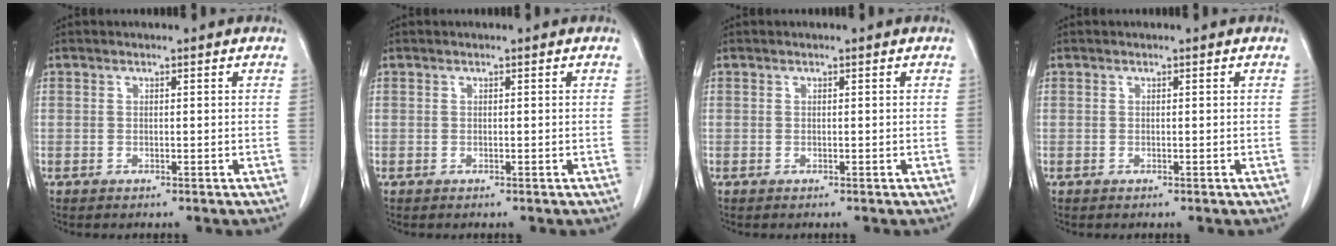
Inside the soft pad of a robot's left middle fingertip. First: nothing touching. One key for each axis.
{"total": 0.0}
{"total": 0.0}
{"total": 0.0}